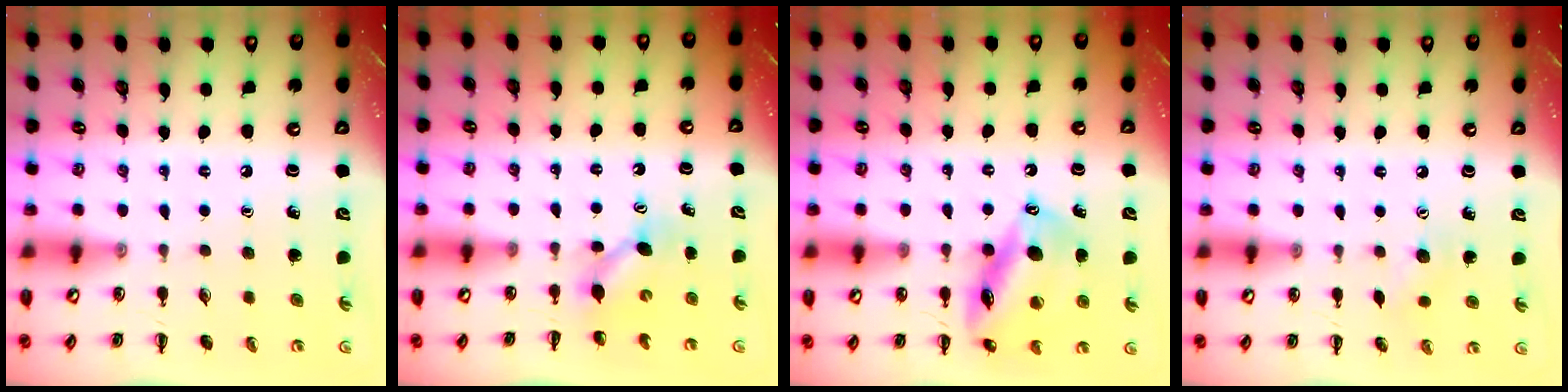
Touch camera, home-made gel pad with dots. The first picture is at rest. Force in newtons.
{"total": 4.5, "press": 4.4, "slide": 0.9}
{"total": 15.1, "press": 14.7, "slide": 3.4}
{"total": 4.8, "press": 4.6, "slide": 1.1}